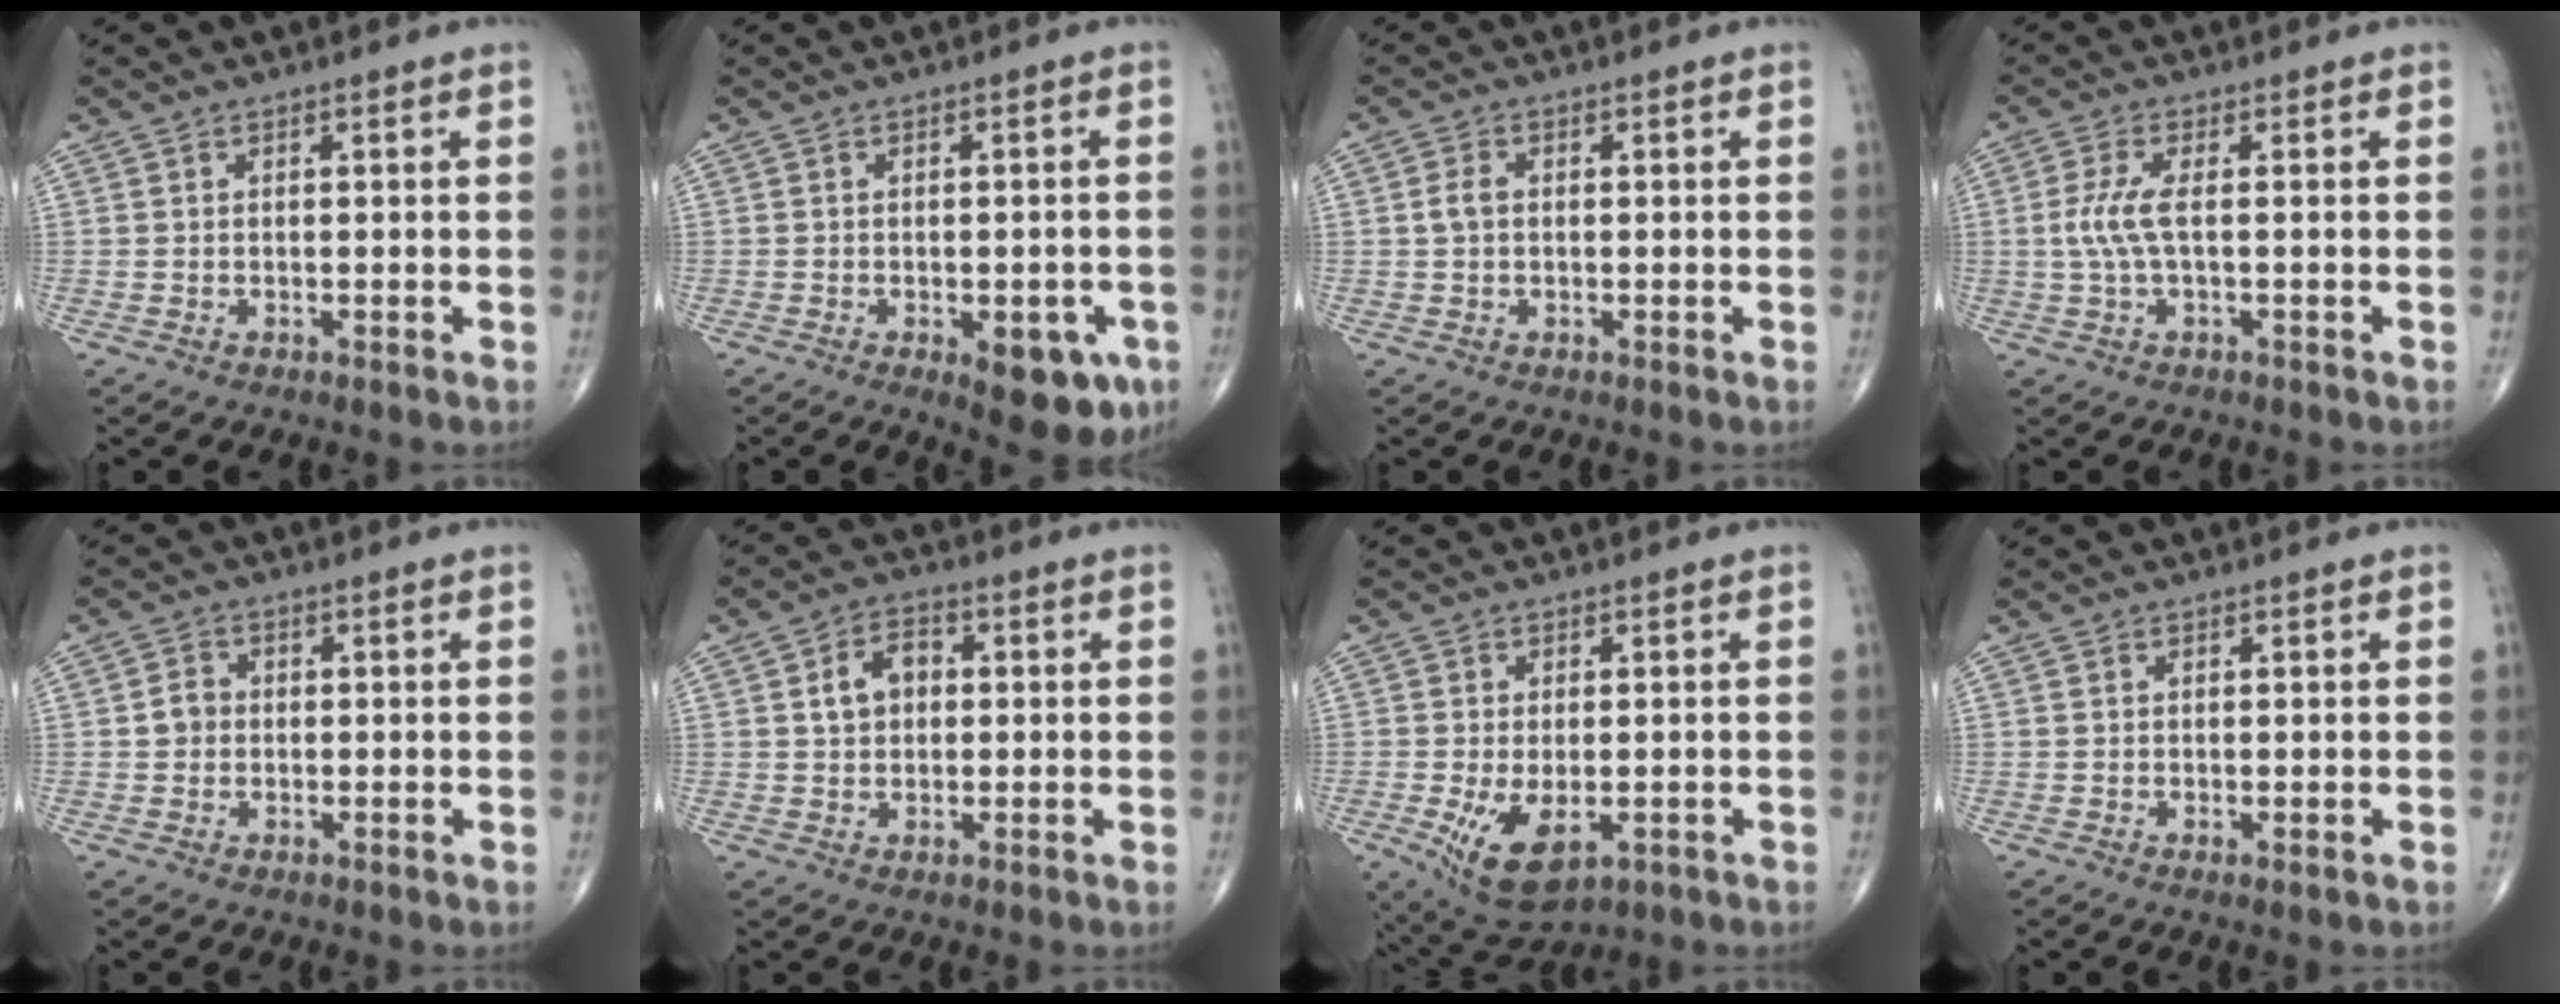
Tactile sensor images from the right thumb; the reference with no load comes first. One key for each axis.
{"total": 9.6, "fx": -3.8, "fy": 4.2, "fz": 7.7, "tx": -0.069, "ty": 0.004, "tz": -0.039}
{"total": 2.4, "fx": 0.1, "fy": 1.7, "fz": 1.7, "tx": -0.036, "ty": 0.006, "tz": 0.000}
{"total": 4.7, "fx": -0.1, "fy": 1.2, "fz": 4.5, "tx": -0.124, "ty": 0.004, "tz": -0.006}
{"total": 2.9, "fx": -0.1, "fy": 2.6, "fz": 1.2, "tx": -0.011, "ty": 0.007, "tz": -0.008}
{"total": 5.8, "fx": 0.9, "fy": 4.2, "fz": 3.9, "tx": -0.055, "ty": 0.014, "tz": 0.010}
{"total": 9.3, "fx": -2.7, "fy": 4.8, "fz": 7.5, "tx": -0.127, "ty": -0.014, "tz": -0.032}
{"total": 0.6, "fx": -0.1, "fy": 0.0, "fz": 0.6, "tx": -0.015, "ty": -0.004, "tz": -0.003}